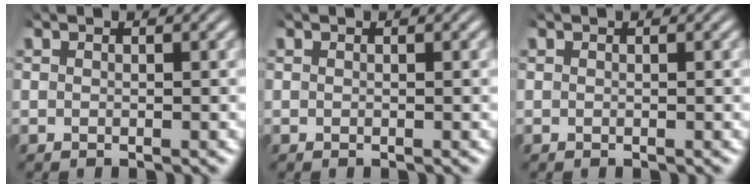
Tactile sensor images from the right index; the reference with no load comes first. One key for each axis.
{"total": 0.0}
{"total": 0.0}